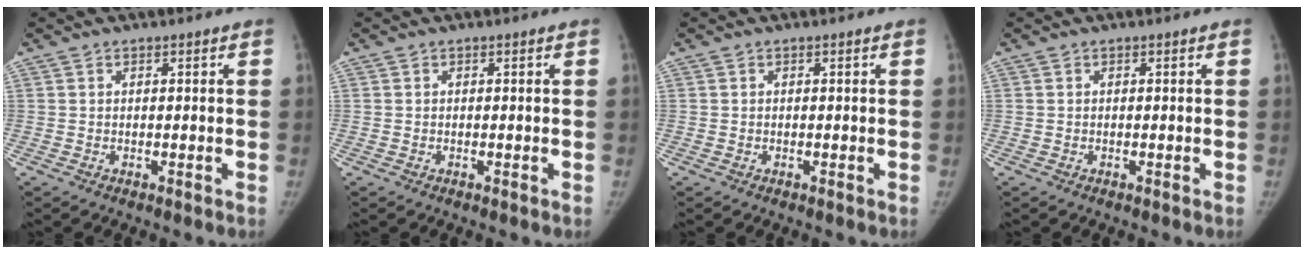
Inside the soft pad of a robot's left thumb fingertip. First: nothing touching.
{"total": 0.0}
{"total": 0.0}
{"total": 0.0}